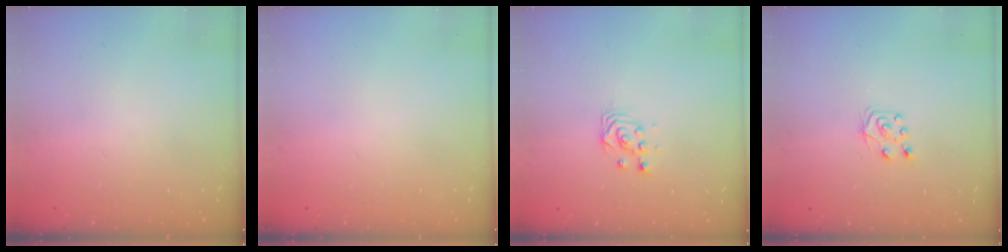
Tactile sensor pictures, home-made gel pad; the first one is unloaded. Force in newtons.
{"total": 0.0}
{"total": 3.4, "press": 3.4, "slide": 0.2}
{"total": 6.1, "press": 6.1, "slide": 0.5}